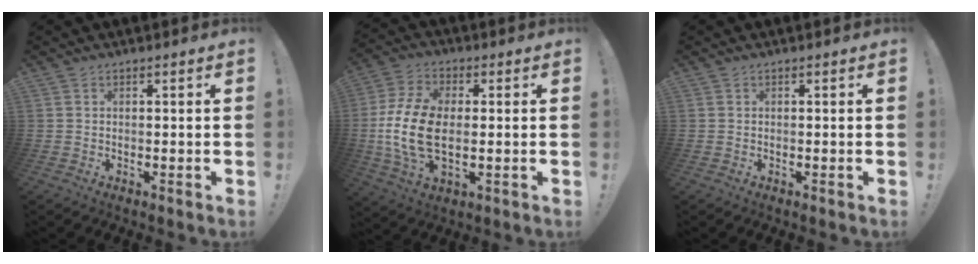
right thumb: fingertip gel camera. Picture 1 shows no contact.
{"total": 15.4, "force": [-0.8, 9.2, 12.3], "torque": [-0.246, 0.000, -0.015]}
{"total": 0.0}